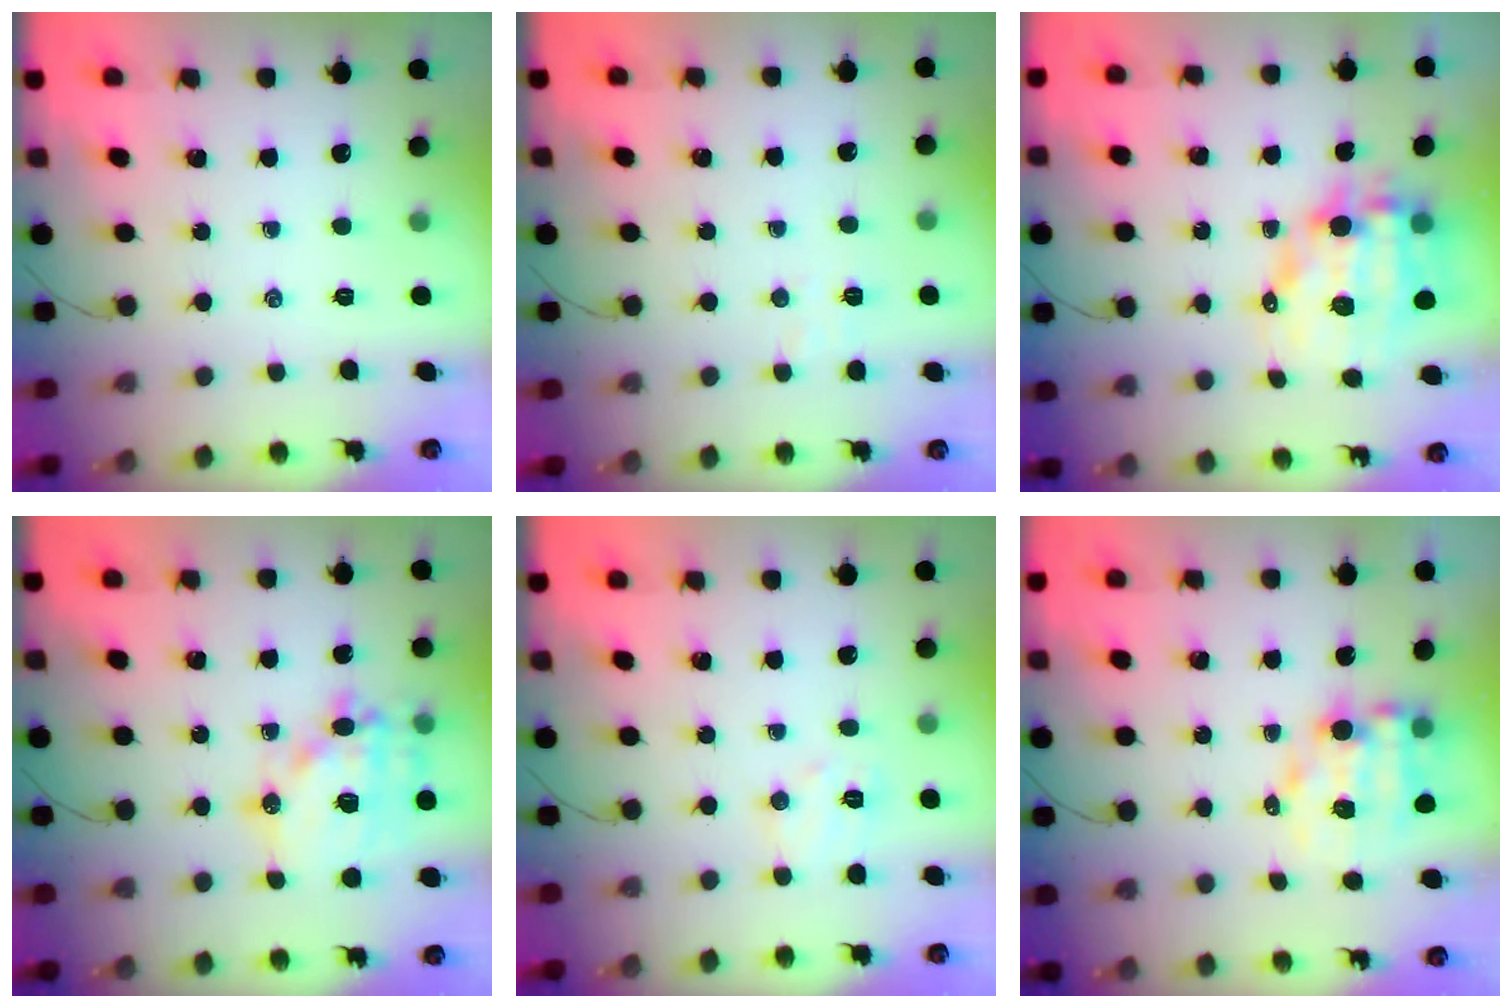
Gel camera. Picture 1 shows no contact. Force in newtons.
{"total": 3.9, "press": 3.8, "slide": 1.1}
{"total": 11.7, "press": 11.2, "slide": 3.1}
{"total": 17.0, "press": 16.6, "slide": 3.5}
{"total": 6.0, "press": 5.9, "slide": 1.1}
{"total": 7.6, "press": 7.4, "slide": 1.5}